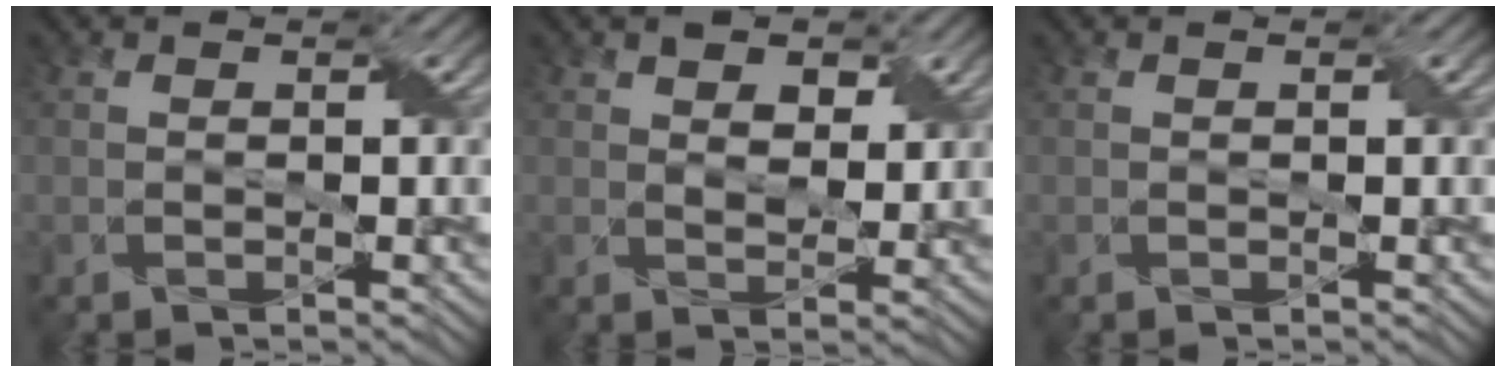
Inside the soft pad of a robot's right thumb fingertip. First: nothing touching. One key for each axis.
{"total": 3.9, "fx": 2.0, "fy": 2.1, "fz": 2.5, "tx": -0.046, "ty": -0.007, "tz": 0.032}
{"total": 0.0}